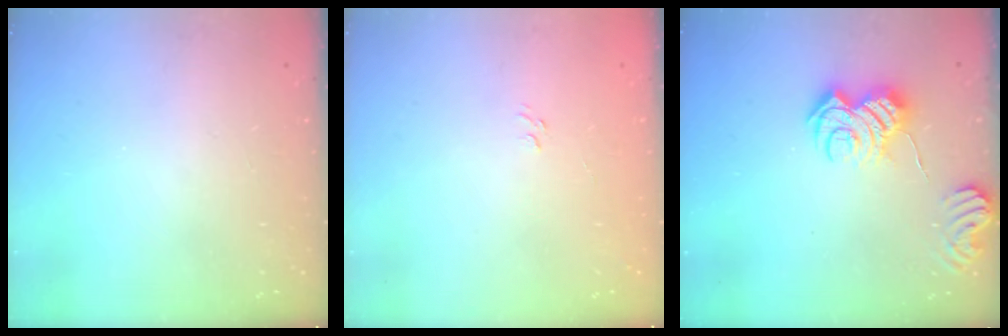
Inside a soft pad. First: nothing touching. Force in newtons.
{"total": 5.4, "press": 5.3, "slide": 1.0}
{"total": 9.8, "press": 9.8, "slide": 0.4}